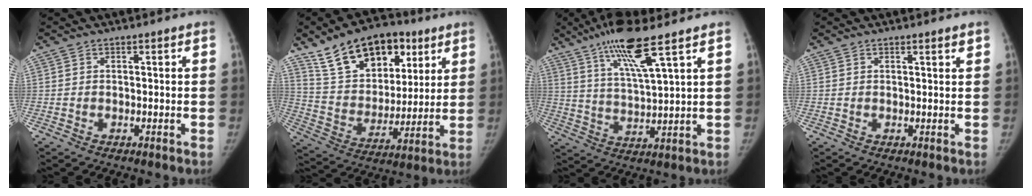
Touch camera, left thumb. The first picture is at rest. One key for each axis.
{"total": 20.5, "fx": 11.8, "fy": 12.5, "fz": 11.1, "tx": -0.142, "ty": -0.031, "tz": 0.208}
{"total": 11.5, "fx": 7.3, "fy": 1.2, "fz": 8.8, "tx": -0.167, "ty": -0.036, "tz": 0.141}
{"total": 1.1, "fx": 0.8, "fy": 0.1, "fz": 0.7, "tx": -0.007, "ty": -0.004, "tz": 0.011}